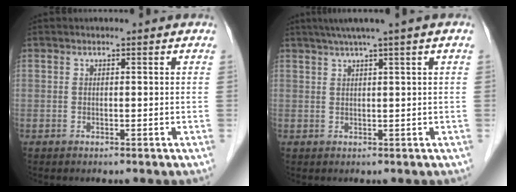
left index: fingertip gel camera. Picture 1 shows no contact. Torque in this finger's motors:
{"motor_torque": [0.80, -0.64, 0.54, 0.07]}